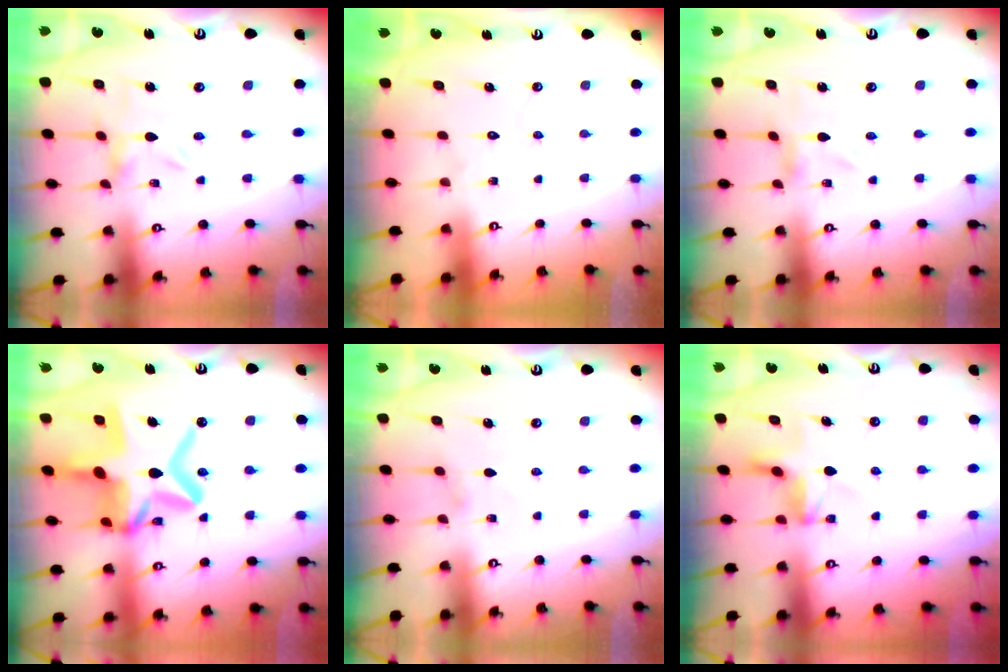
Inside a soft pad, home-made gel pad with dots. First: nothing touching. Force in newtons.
{"total": 1.6, "press": 1.6, "slide": 0.1}
{"total": 0.0}
{"total": 20.2, "press": 20.1, "slide": 1.9}
{"total": 1.4, "press": 1.4, "slide": 0.3}
{"total": 5.1, "press": 4.7, "slide": 2.1}